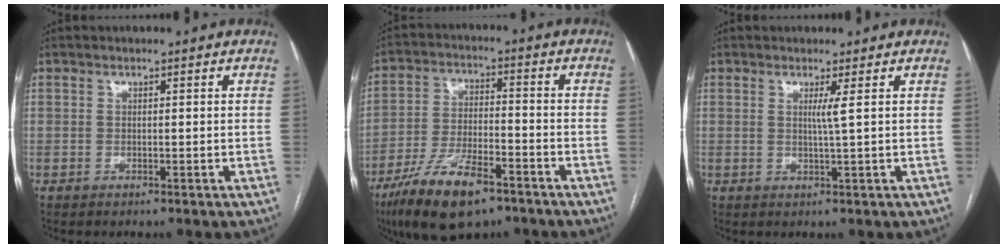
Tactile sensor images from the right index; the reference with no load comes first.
{"total": 13.6, "force": [-8.8, 4.0, 9.5], "torque": [-0.181, -0.015, -0.151]}
{"total": 1.8, "force": [0.6, -0.7, 1.5], "torque": [-0.031, -0.006, 0.012]}